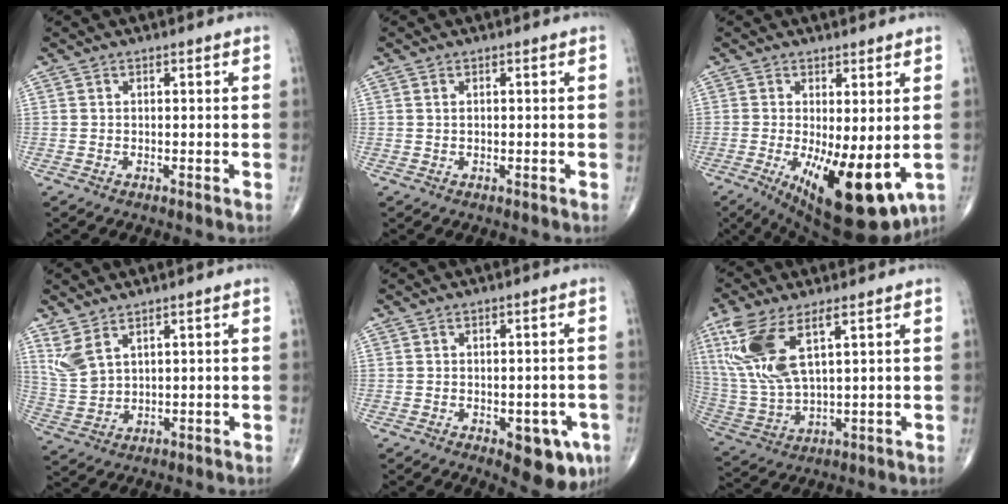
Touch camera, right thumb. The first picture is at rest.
{"total": 0.7, "force": [0.2, 0.4, 0.5], "torque": [-0.012, 0.001, 0.006]}
{"total": 15.0, "force": [-3.5, 5.4, 13.5], "torque": [-0.198, -0.031, -0.035]}
{"total": 5.7, "force": [3.6, 2.4, 3.7], "torque": [-0.079, -0.016, 0.088]}
{"total": 8.8, "force": [-3.6, 4.1, 6.9], "torque": [-0.057, 0.007, -0.037]}
{"total": 14.5, "force": [5.9, 5.4, 12.2], "torque": [-0.280, -0.016, 0.127]}